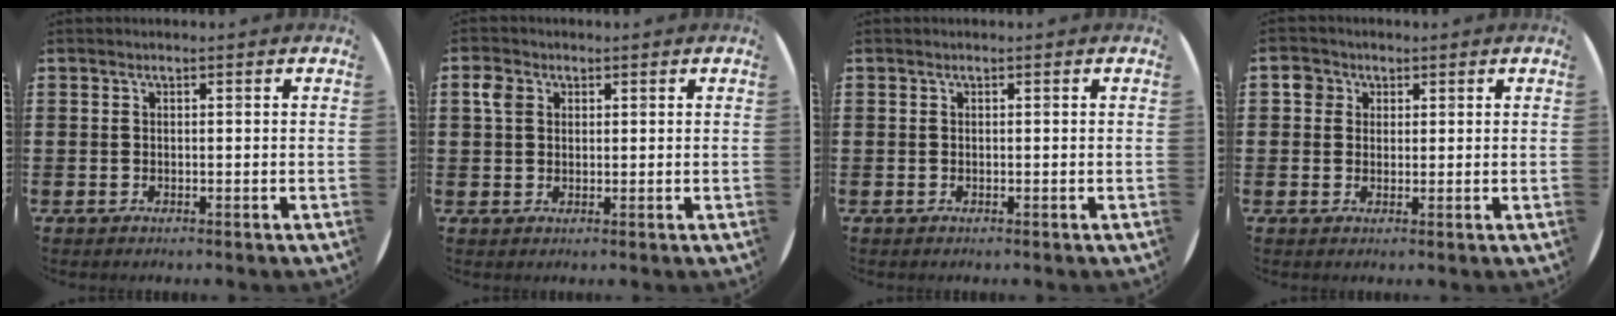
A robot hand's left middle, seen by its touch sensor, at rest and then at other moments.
{"total": 2.8, "force": [1.4, 2.1, 1.2], "torque": [-0.020, 0.006, 0.024]}
{"total": 0.0}
{"total": 2.5, "force": [1.4, 2.0, 0.5], "torque": [0.002, 0.002, 0.023]}